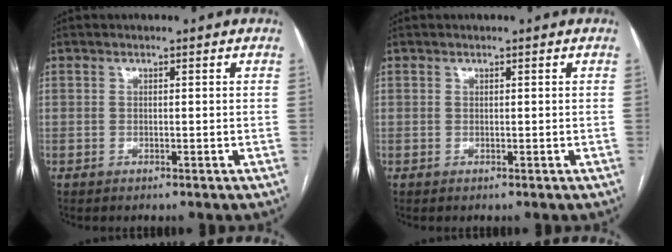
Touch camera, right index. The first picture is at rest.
{"total": 0.0}